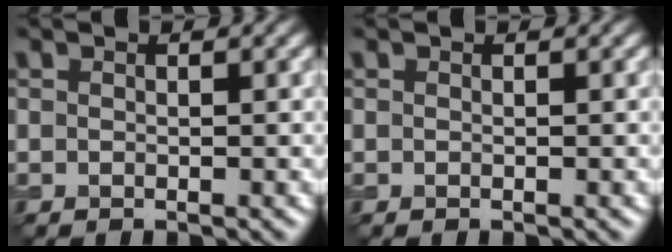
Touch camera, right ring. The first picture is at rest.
{"total": 0.0}